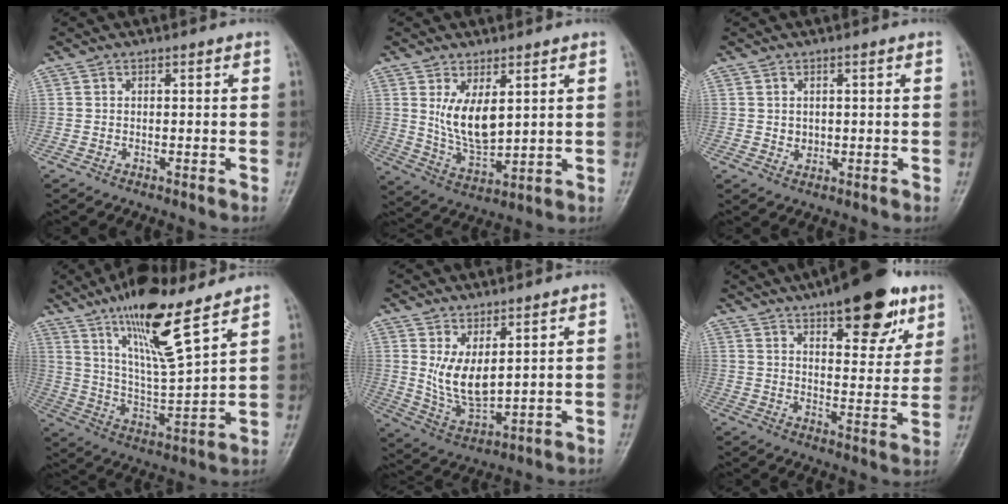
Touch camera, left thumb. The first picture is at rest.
{"total": 9.1, "force": [2.9, 4.3, 7.4], "torque": [-0.121, -0.030, 0.069]}
{"total": 1.9, "force": [0.4, 1.5, 1.0], "torque": [-0.009, -0.004, 0.012]}
{"total": 16.3, "force": [10.9, 3.1, 11.6], "torque": [-0.198, -0.061, 0.208]}
{"total": 8.3, "force": [2.7, 3.8, 6.8], "torque": [-0.121, -0.032, 0.069]}
{"total": 14.4, "force": [8.5, 5.6, 10.2], "torque": [-0.101, -0.031, 0.117]}